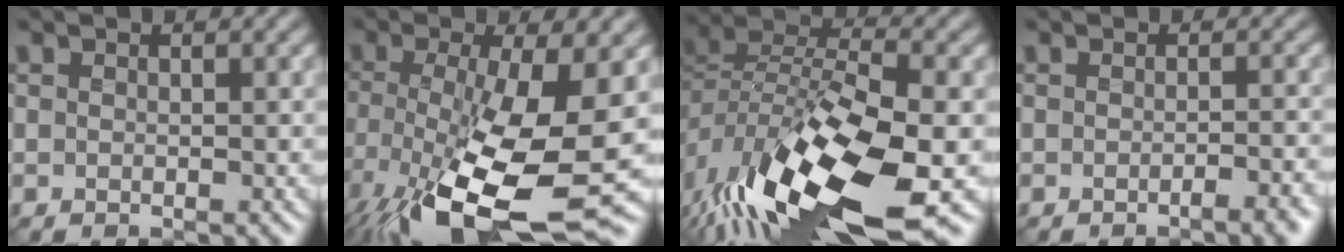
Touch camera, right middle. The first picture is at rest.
{"total": 13.5, "force": [-5.2, 4.4, 11.6], "torque": [-0.231, -0.040, -0.087]}
{"total": 14.9, "force": [-7.2, 5.7, 11.7], "torque": [-0.233, -0.020, -0.128]}
{"total": 2.0, "force": [-1.4, 0.4, 1.4], "torque": [-0.018, 0.000, -0.023]}